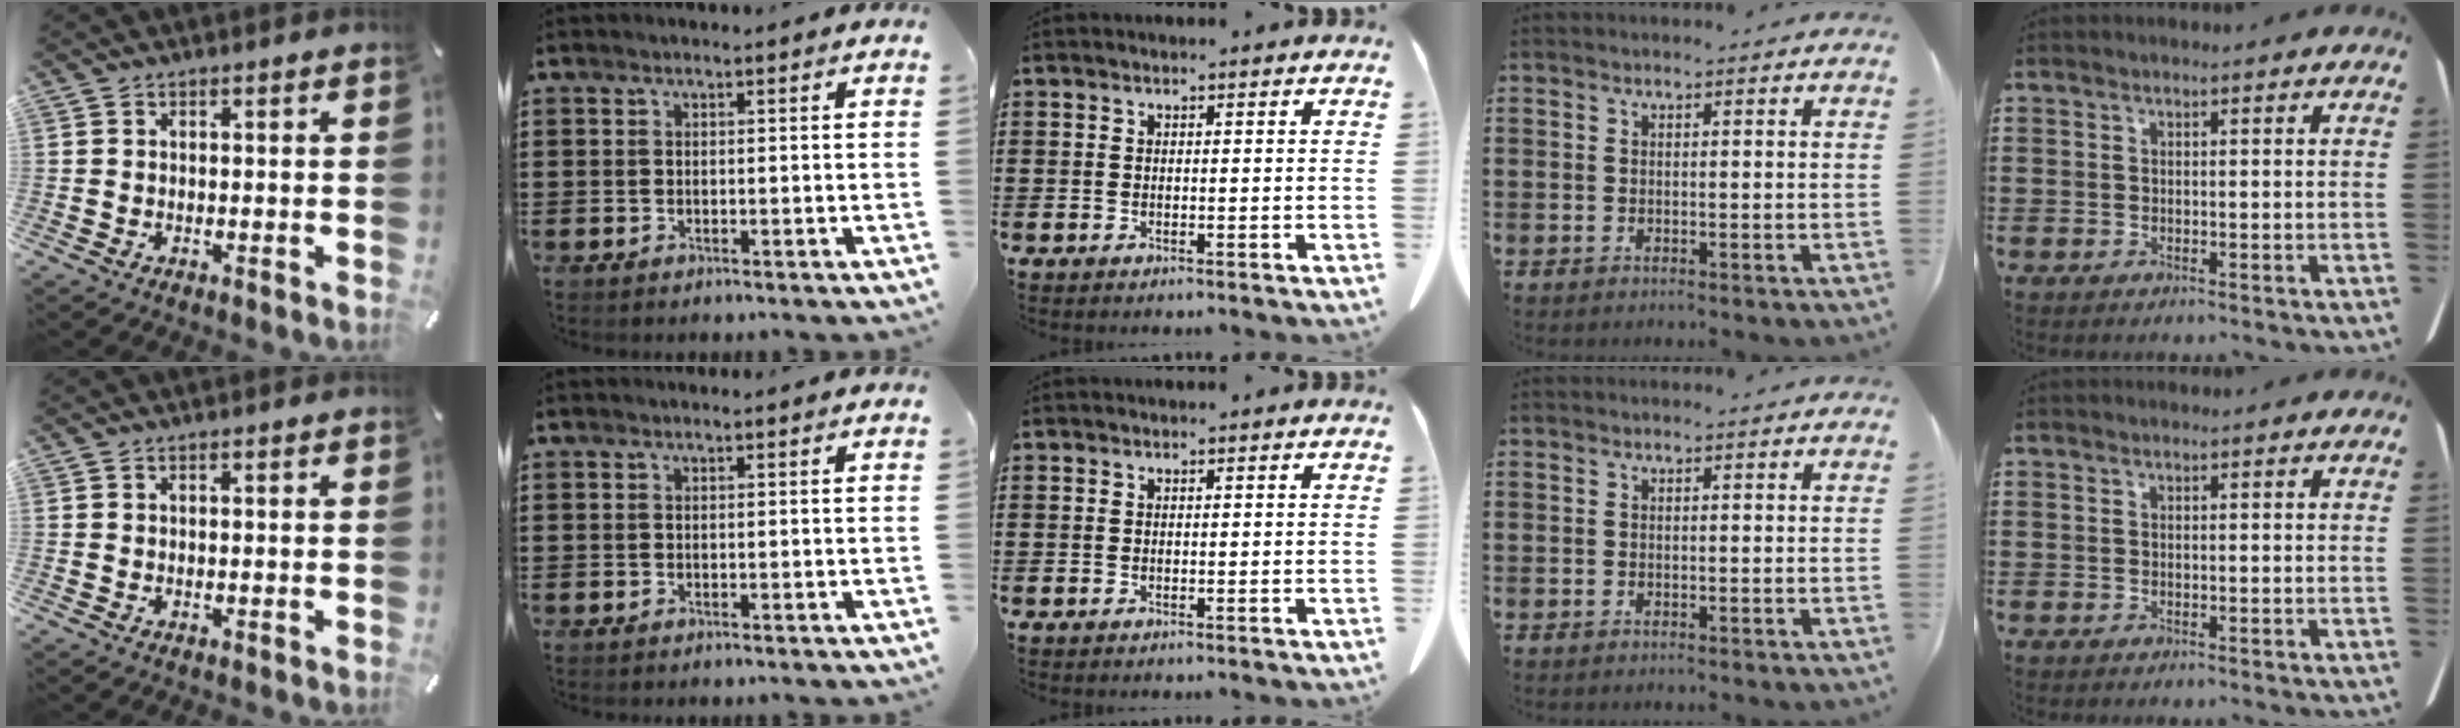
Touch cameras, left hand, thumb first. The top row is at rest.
{}